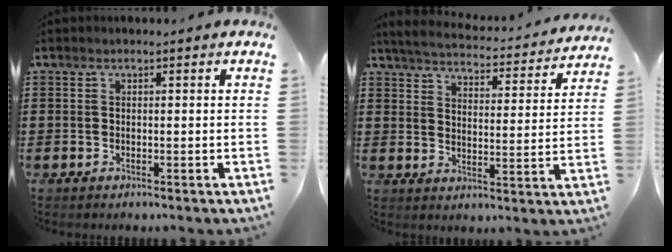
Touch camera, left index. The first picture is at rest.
{"total": 4.2, "force": [4.1, -0.3, 0.9], "torque": [-0.041, -0.036, 0.065]}